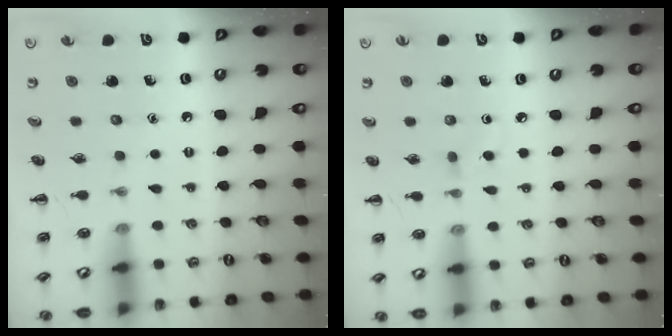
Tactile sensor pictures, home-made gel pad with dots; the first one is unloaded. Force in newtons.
{"total": 2.7, "press": 2.5, "slide": 0.9}